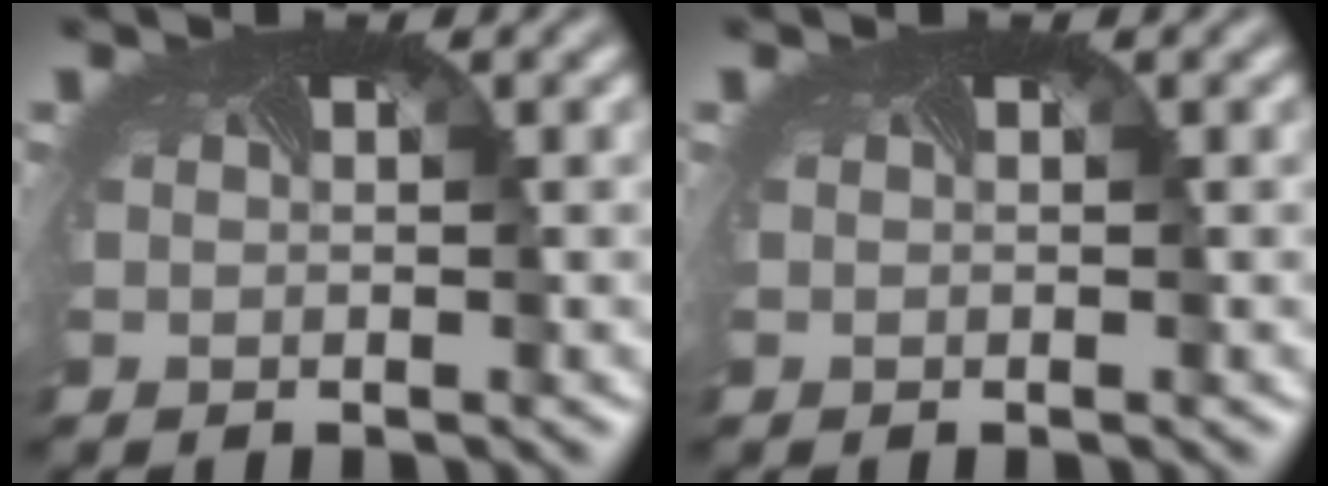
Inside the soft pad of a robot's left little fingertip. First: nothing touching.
{"total": 0.0}